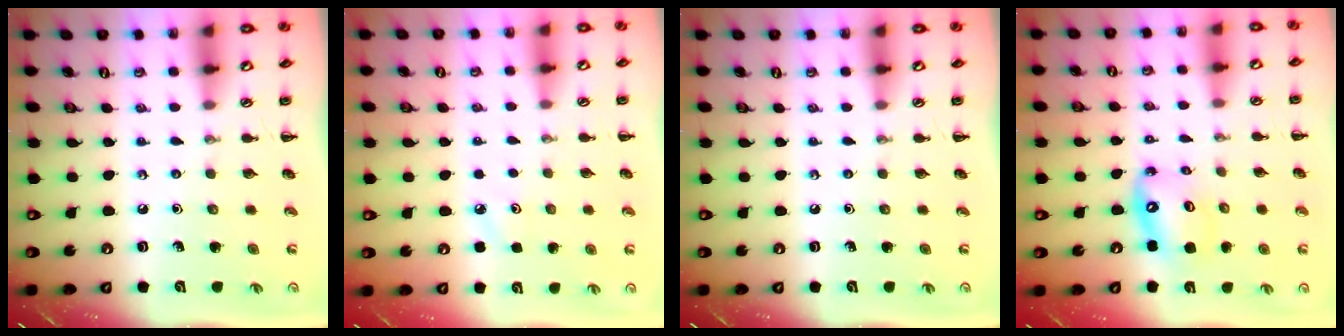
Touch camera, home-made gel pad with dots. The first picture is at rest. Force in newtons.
{"total": 4.4, "press": 4.1, "slide": 1.4}
{"total": 0.0}
{"total": 10.1, "press": 9.8, "slide": 2.6}